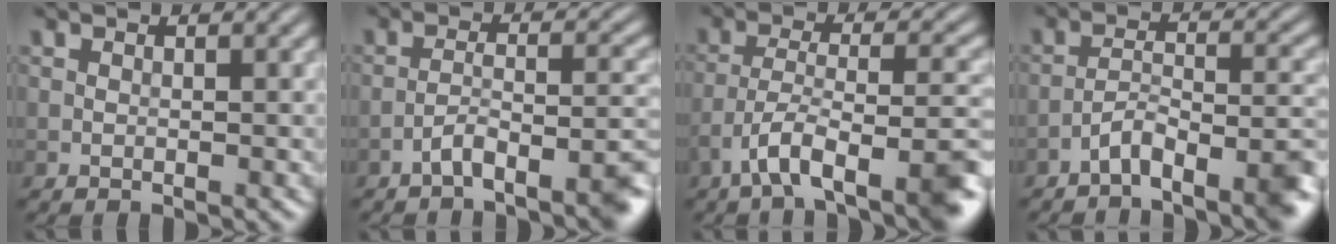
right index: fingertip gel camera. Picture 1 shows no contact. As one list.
[{"total": 4.6, "force": [-3.2, 0.8, 3.2], "torque": [-0.049, 0.009, -0.059]}, {"total": 8.8, "force": [-5.2, 2.8, 6.5], "torque": [-0.104, 0.002, -0.090]}, {"total": 5.4, "force": [-4.0, 1.2, 3.5], "torque": [-0.053, 0.005, -0.071]}]